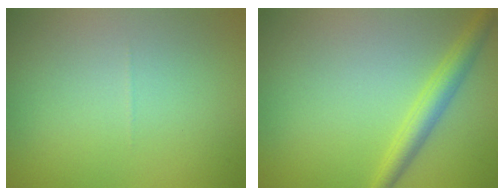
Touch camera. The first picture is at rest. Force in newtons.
{"total": 2.9, "press": 2.9, "slide": 0.1}